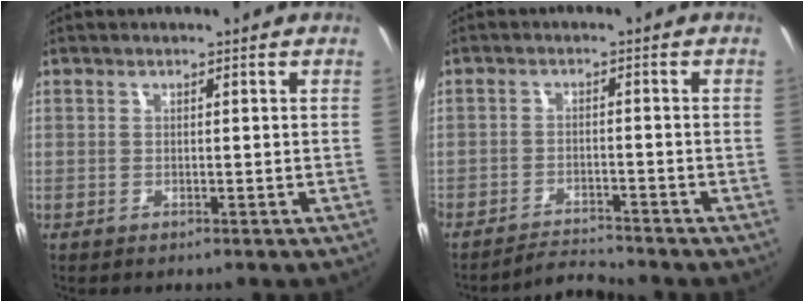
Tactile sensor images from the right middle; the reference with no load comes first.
{"total": 4.7, "force": [-4.7, -0.4, 0.2], "torque": [-0.025, -0.001, -0.084]}